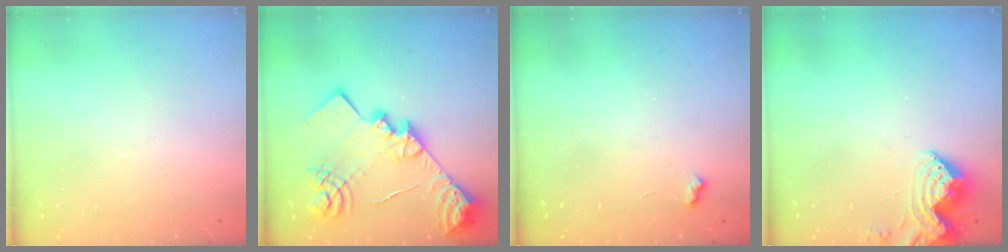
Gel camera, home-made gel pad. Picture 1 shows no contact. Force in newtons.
{"total": 24.3, "press": 24.2, "slide": 2.2}
{"total": 3.9, "press": 3.9, "slide": 0.5}
{"total": 7.3, "press": 7.3, "slide": 0.8}